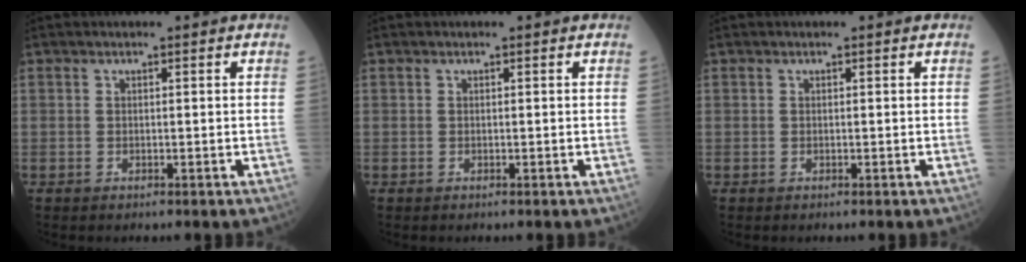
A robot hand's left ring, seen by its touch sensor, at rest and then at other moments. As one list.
[{"total": 0.0}, {"total": 0.0}]